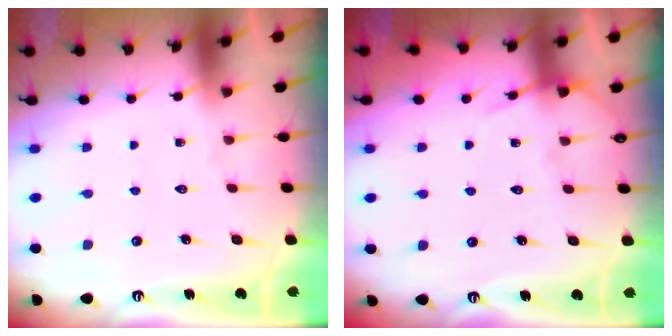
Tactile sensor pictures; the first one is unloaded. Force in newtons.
{"total": 5.8, "press": 5.8, "slide": 0.7}